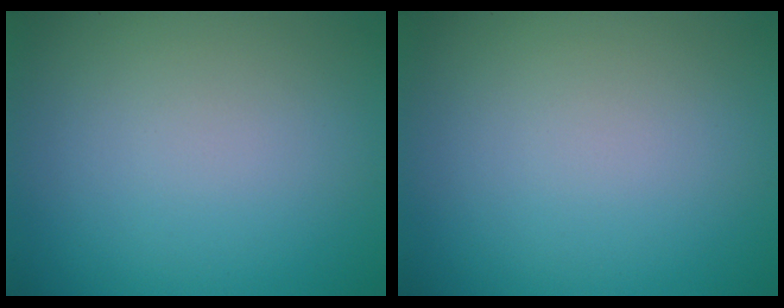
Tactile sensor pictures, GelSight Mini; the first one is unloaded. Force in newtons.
{"total": 0.0}